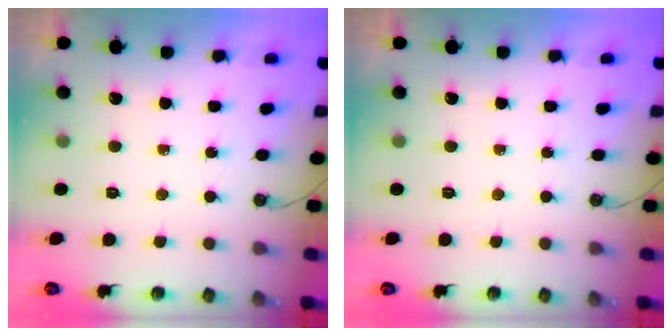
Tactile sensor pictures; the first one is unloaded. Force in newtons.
{"total": 0.0}